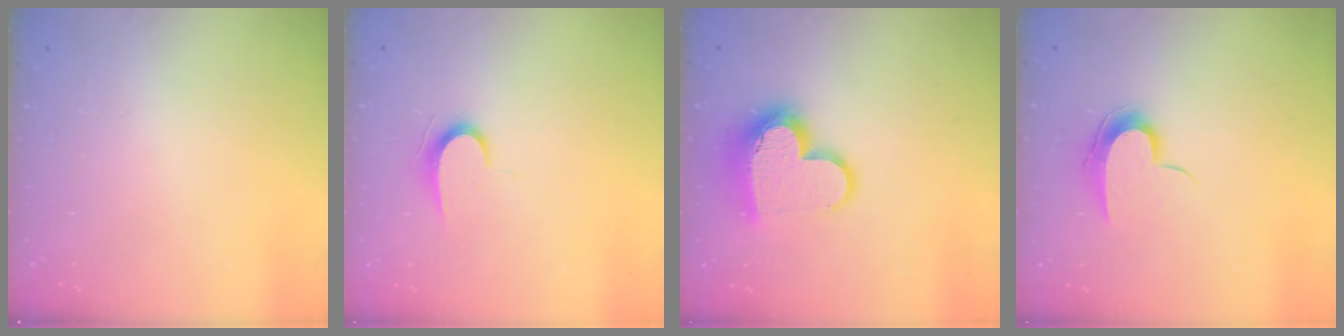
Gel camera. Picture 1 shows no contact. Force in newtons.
{"total": 6.1, "press": 6.0, "slide": 0.6}
{"total": 14.6, "press": 14.5, "slide": 1.2}
{"total": 8.9, "press": 8.9, "slide": 0.9}